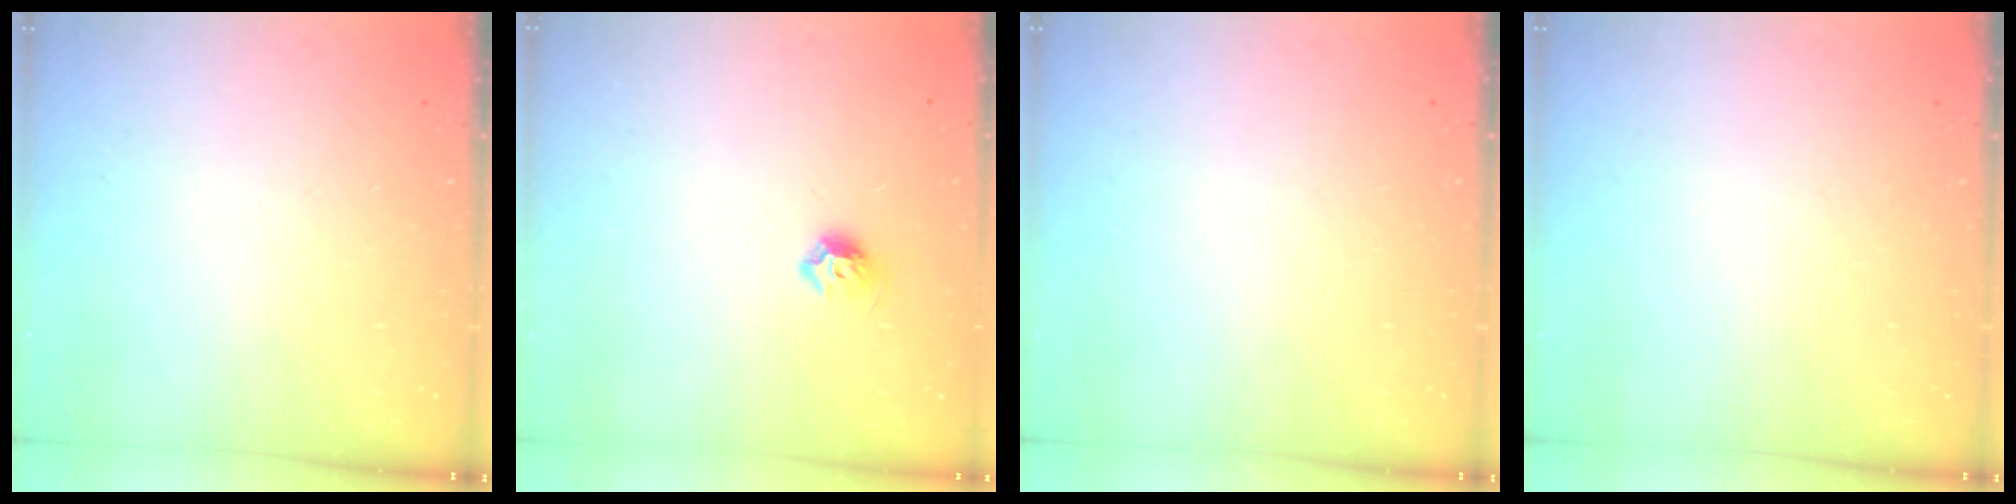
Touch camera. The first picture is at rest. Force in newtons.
{"total": 5.7, "press": 5.6, "slide": 1.0}
{"total": 0.0}
{"total": 0.0}